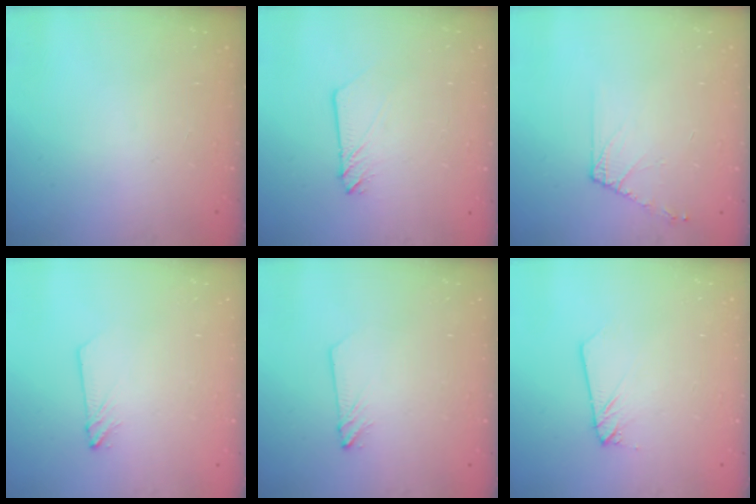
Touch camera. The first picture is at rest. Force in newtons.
{"total": 3.3, "press": 3.2, "slide": 0.5}
{"total": 6.5, "press": 6.4, "slide": 1.1}
{"total": 2.8, "press": 2.8, "slide": 0.3}
{"total": 2.8, "press": 2.8, "slide": 0.3}
{"total": 2.3, "press": 2.3, "slide": 0.1}